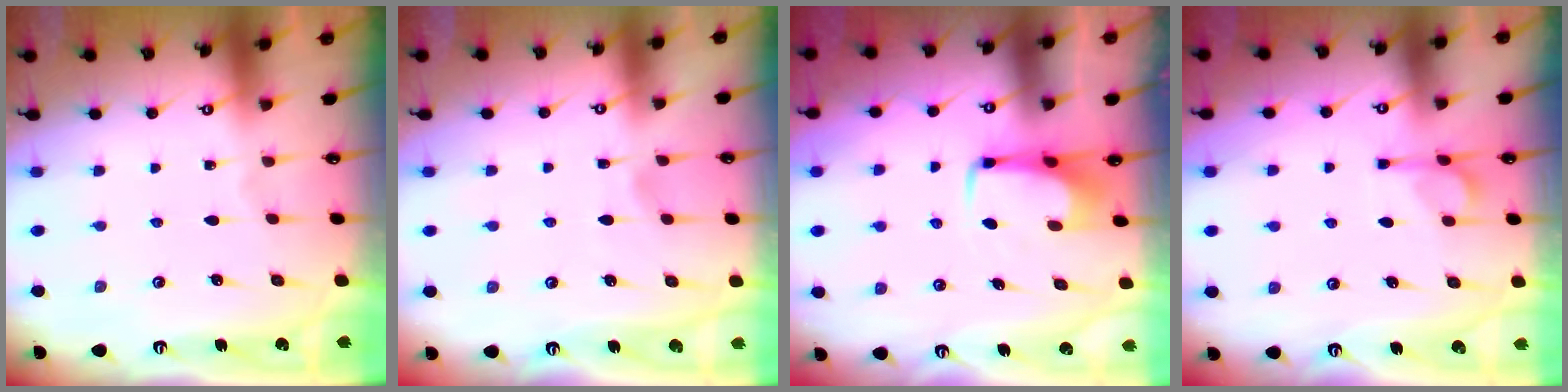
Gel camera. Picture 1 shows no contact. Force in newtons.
{"total": 3.2, "press": 3.2, "slide": 0.4}
{"total": 4.0, "press": 4.0, "slide": 0.3}
{"total": 5.6, "press": 5.6, "slide": 0.8}